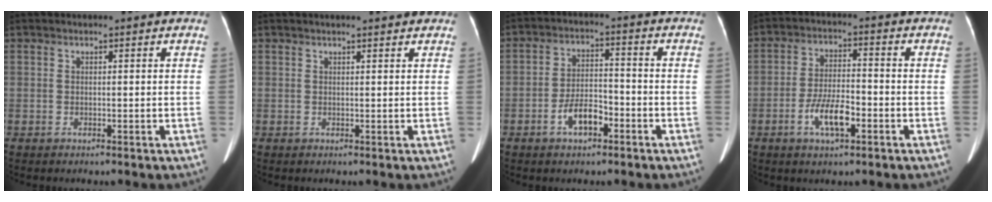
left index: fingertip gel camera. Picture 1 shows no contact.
{"total": 2.8, "force": [2.6, 0.3, 1.0], "torque": [-0.015, 0.011, 0.031]}
{"total": 5.8, "force": [-3.1, 2.5, 4.2], "torque": [-0.086, 0.009, -0.054]}
{"total": 6.8, "force": [-3.0, 2.1, 5.7], "torque": [-0.117, -0.001, -0.054]}